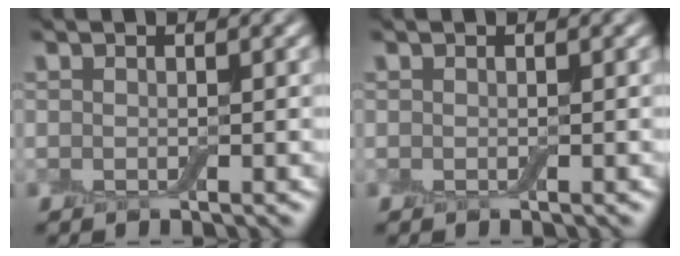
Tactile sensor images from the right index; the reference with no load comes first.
{"total": 0.0}